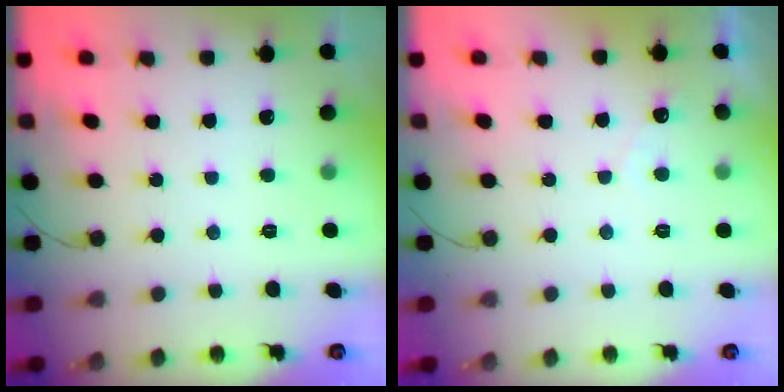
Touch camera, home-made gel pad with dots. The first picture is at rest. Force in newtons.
{"total": 3.0, "press": 3.0, "slide": 0.1}